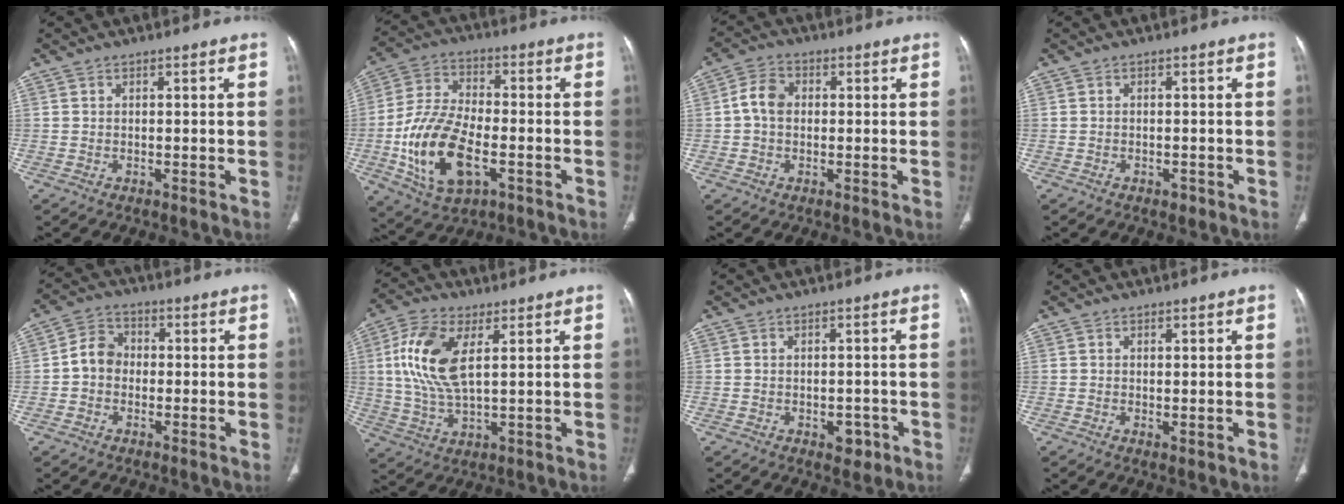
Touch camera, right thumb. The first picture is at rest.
{"total": 16.6, "force": [-4.6, 8.9, 13.3], "torque": [-0.255, 0.014, -0.081]}
{"total": 5.1, "force": [0.1, 3.9, 3.3], "torque": [-0.056, 0.014, -0.005]}
{"total": 1.2, "force": [-0.7, 0.8, 0.6], "torque": [-0.006, 0.001, -0.009]}
{"total": 5.7, "force": [-0.6, 4.9, 3.0], "torque": [-0.036, 0.020, -0.023]}
{"total": 12.8, "force": [3.4, 5.9, 10.9], "torque": [-0.234, -0.004, 0.068]}
{"total": 3.1, "force": [-1.3, 2.1, 1.9], "torque": [-0.008, 0.005, -0.011]}
{"total": 0.9, "force": [0.2, 0.5, 0.8], "torque": [-0.017, -0.006, 0.007]}